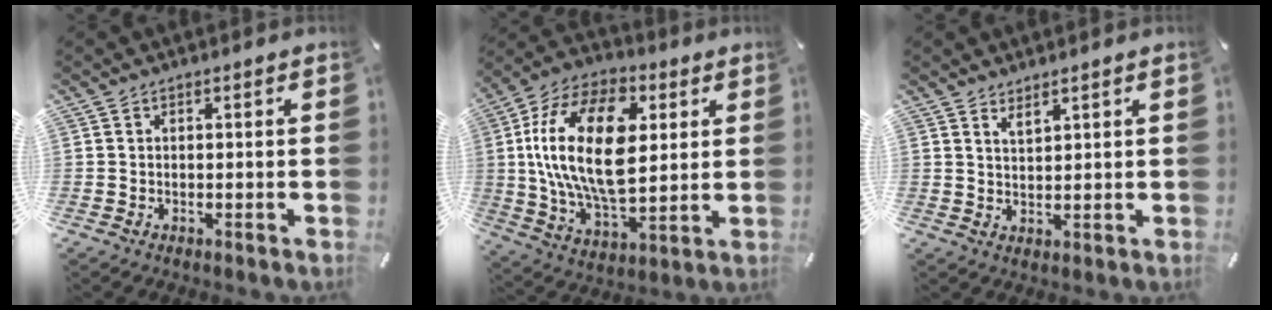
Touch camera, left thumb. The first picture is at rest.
{"total": 23.9, "force": [3.9, 14.5, 18.6], "torque": [-0.381, 0.007, 0.061]}
{"total": 2.5, "force": [2.3, 0.6, 0.7], "torque": [-0.015, -0.012, 0.043]}